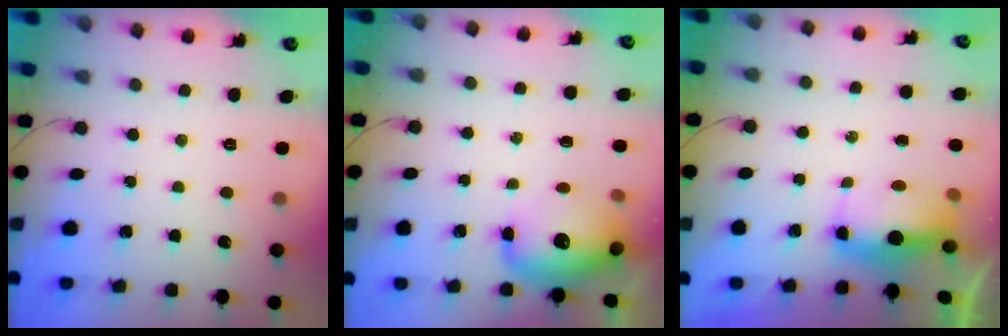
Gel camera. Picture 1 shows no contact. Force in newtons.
{"total": 14.1, "press": 13.7, "slide": 3.3}
{"total": 5.9, "press": 5.8, "slide": 0.7}